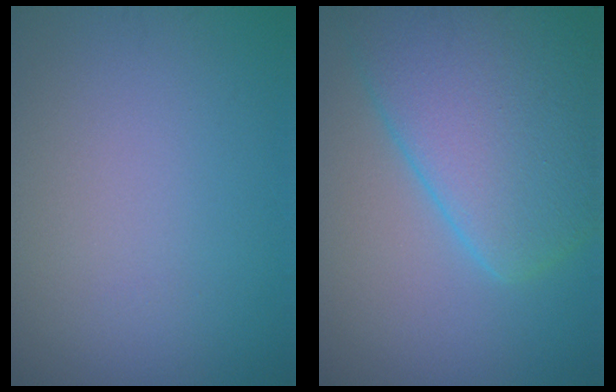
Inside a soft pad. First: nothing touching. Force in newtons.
{"total": 10.6, "press": 10.6, "slide": 0.4}